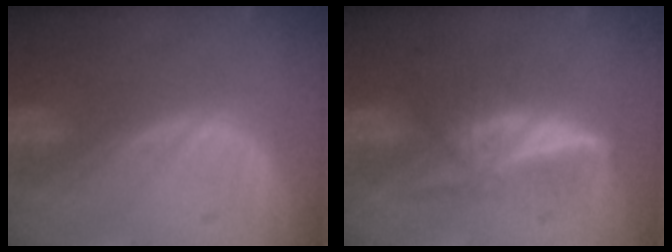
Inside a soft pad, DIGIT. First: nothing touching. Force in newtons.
{"total": 6.0, "press": 5.5, "slide": 2.4}